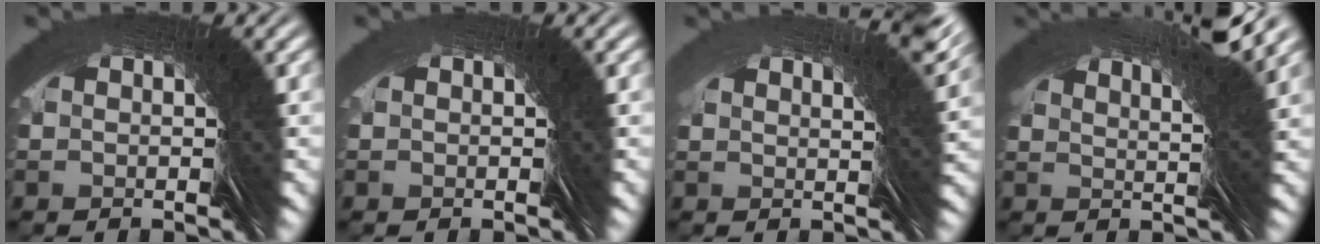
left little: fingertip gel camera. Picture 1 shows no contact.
{"total": 0.6, "force": [0.1, -0.3, -0.5], "torque": [0.010, 0.001, 0.001]}
{"total": 5.1, "force": [1.9, -4.5, -1.4], "torque": [0.057, 0.043, 0.020]}
{"total": 6.2, "force": [3.5, -5.0, -0.6], "torque": [0.026, 0.055, 0.047]}